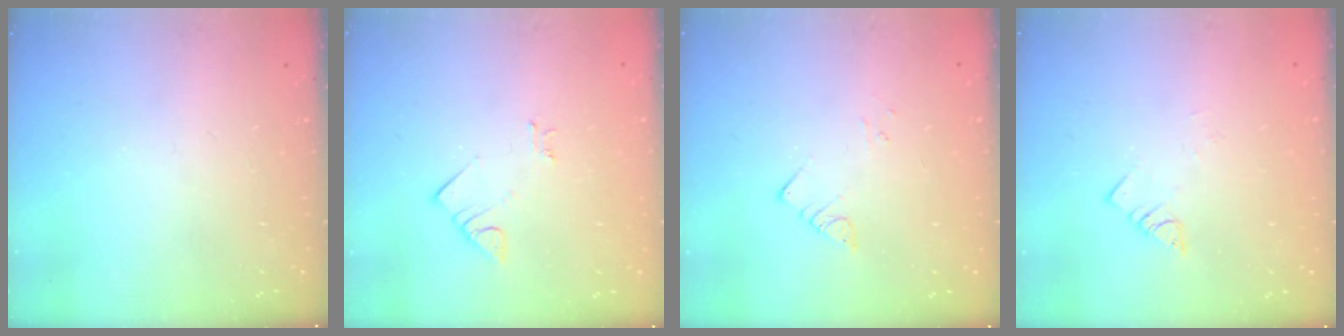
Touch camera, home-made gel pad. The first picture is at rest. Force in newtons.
{"total": 2.8, "press": 2.8, "slide": 0.3}
{"total": 2.9, "press": 2.9, "slide": 0.2}
{"total": 1.7, "press": 1.7, "slide": 0.1}